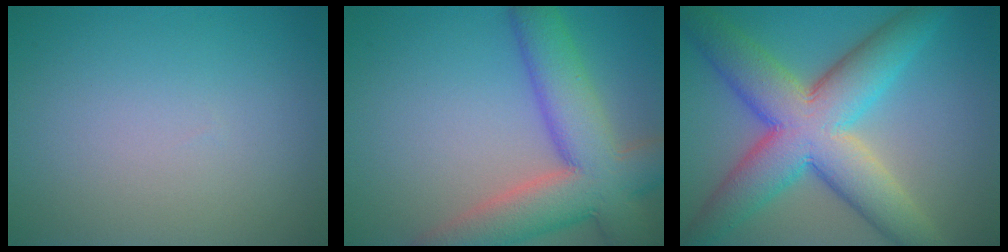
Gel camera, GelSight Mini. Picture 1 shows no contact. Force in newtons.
{"total": 9.8, "press": 9.7, "slide": 0.6}
{"total": 11.0, "press": 11.0, "slide": 0.5}